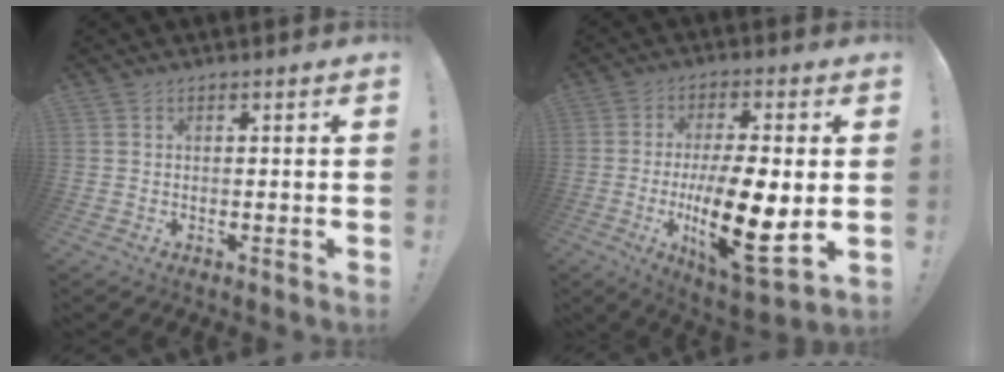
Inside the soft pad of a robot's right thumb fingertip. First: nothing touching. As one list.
[{"total": 18.8, "force": [-2.8, 6.5, 17.5], "torque": [-0.302, -0.006, -0.042]}]